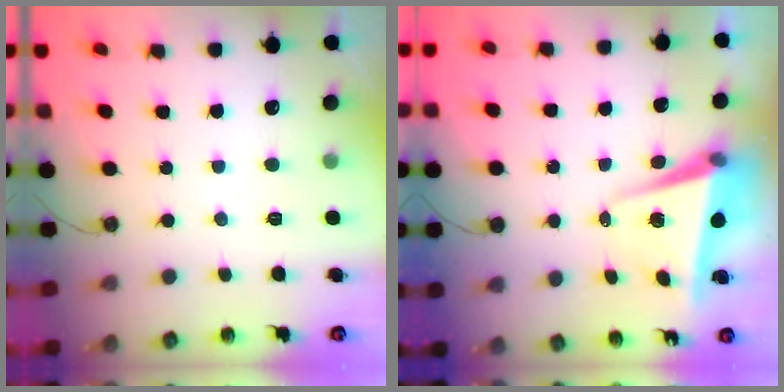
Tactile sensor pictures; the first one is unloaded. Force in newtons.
{"total": 5.8, "press": 5.7, "slide": 1.0}